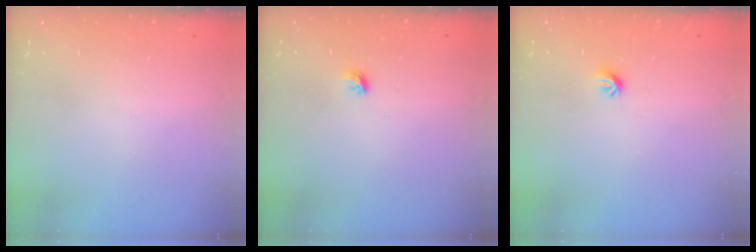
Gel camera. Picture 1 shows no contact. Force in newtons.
{"total": 4.2, "press": 4.1, "slide": 1.0}
{"total": 5.7, "press": 5.6, "slide": 0.8}